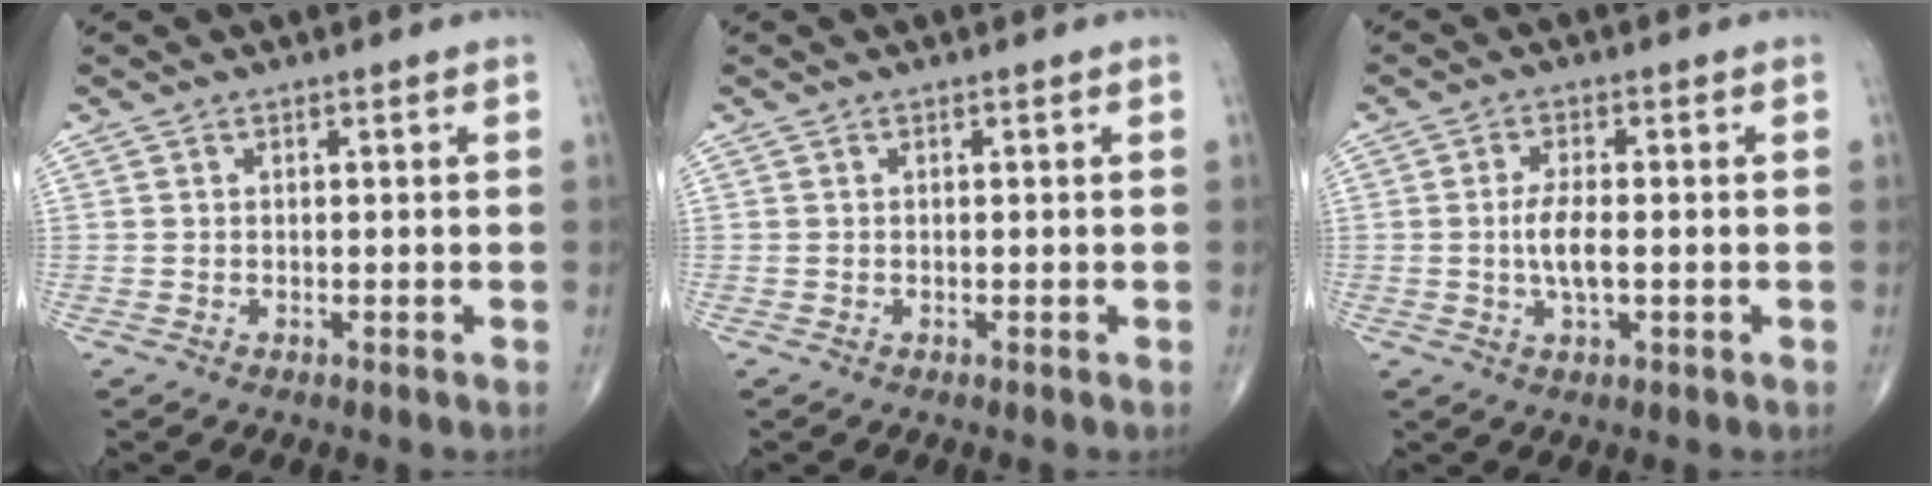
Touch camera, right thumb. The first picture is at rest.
{"total": 0.0}
{"total": 4.9, "force": [-0.5, 1.7, 4.5], "torque": [-0.096, -0.002, -0.012]}